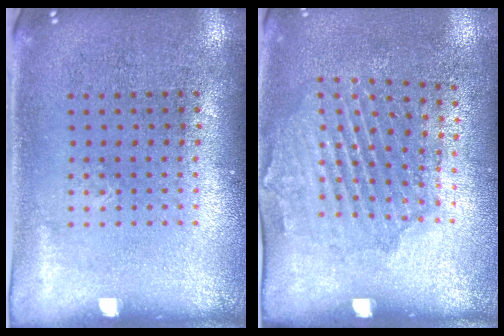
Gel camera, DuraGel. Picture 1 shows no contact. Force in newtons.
{"total": 1.6, "press": 1.4, "slide": 0.8}